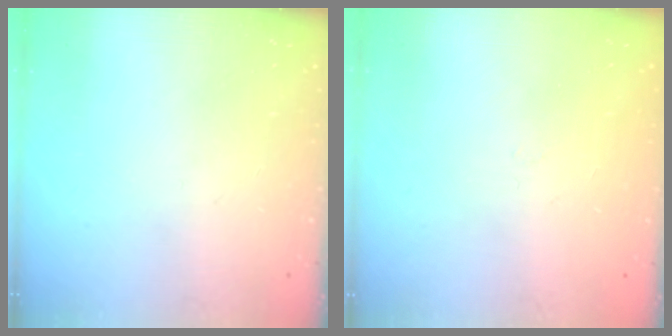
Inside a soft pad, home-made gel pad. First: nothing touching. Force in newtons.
{"total": 0.9, "press": 0.9, "slide": 0.2}